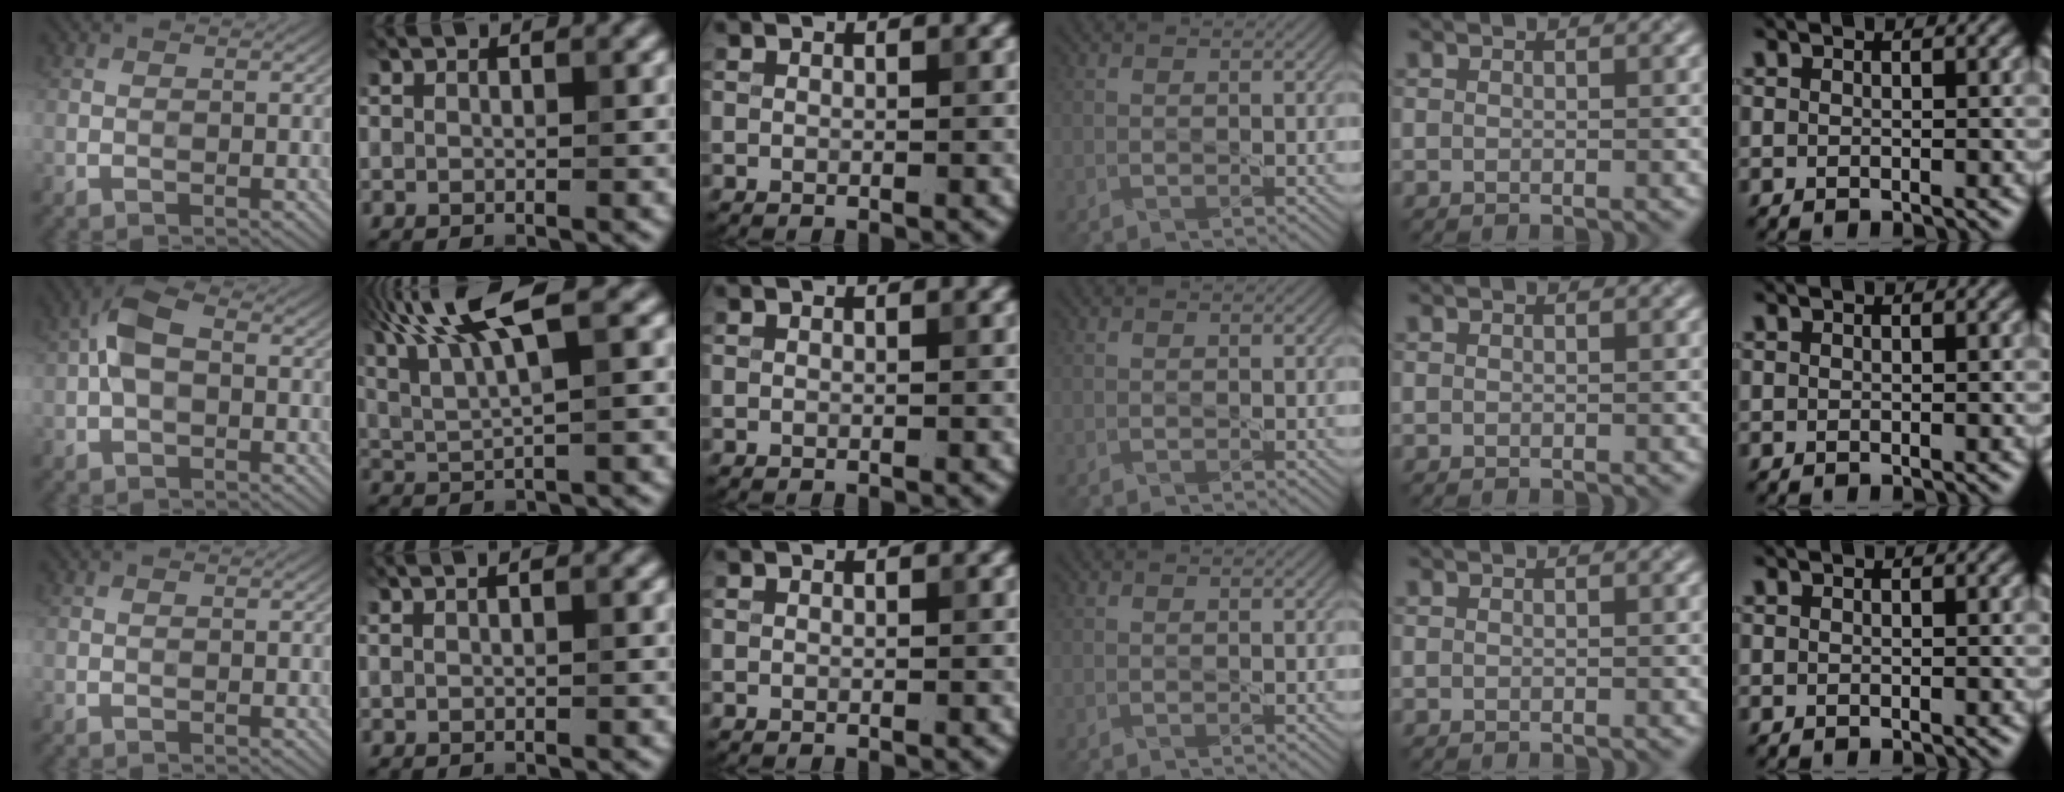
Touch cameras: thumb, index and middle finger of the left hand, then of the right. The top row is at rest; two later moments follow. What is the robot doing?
{"motion": "squeeze", "object": "tweezer"}